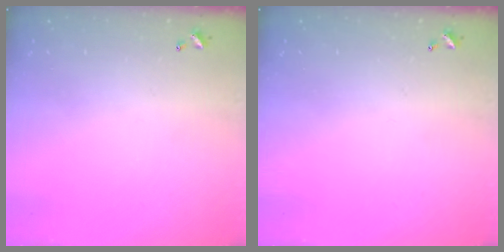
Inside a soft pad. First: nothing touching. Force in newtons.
{"total": 0.0}